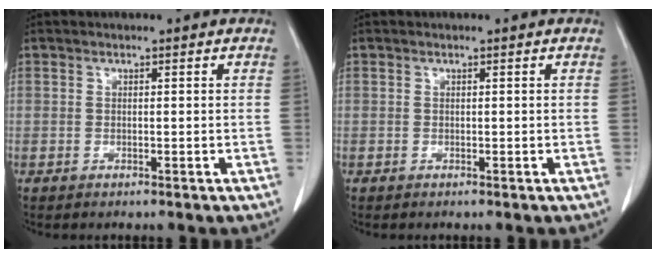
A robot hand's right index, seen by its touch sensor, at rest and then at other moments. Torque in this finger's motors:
{"motor_torque": [-0.03, 0.01, 0.00, 0.00]}